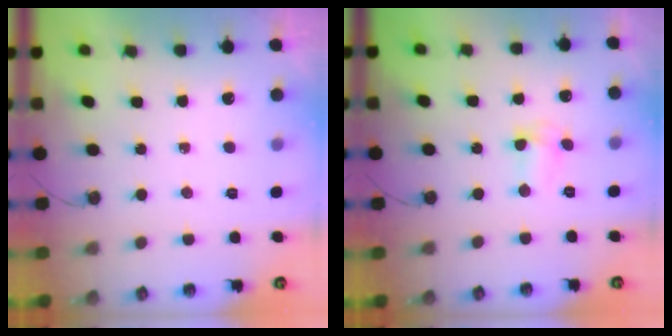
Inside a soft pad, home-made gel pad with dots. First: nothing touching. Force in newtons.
{"total": 4.9, "press": 3.9, "slide": 2.9}